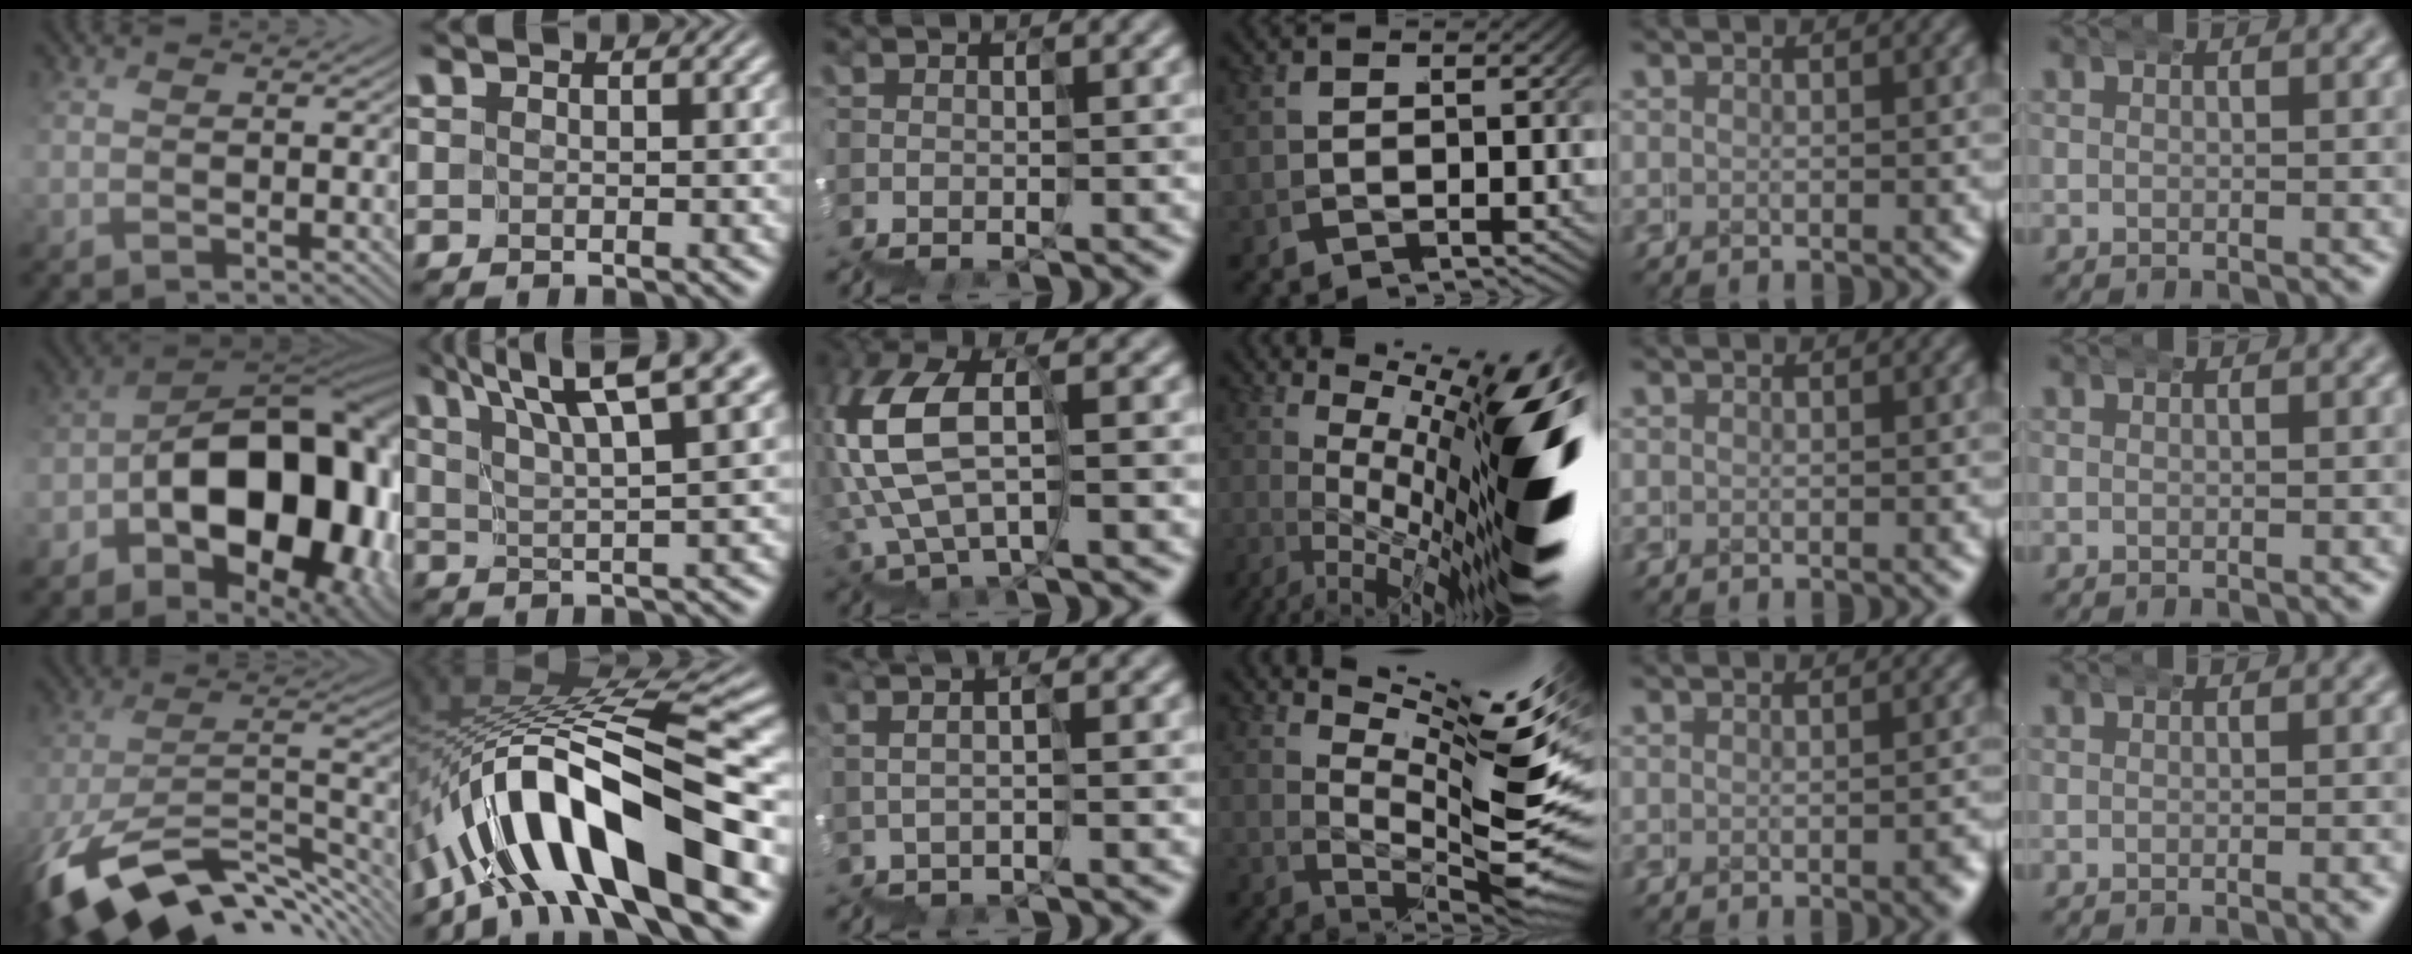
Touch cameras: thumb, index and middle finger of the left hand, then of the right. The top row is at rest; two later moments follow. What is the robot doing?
{"motion": "wrap", "object": "duck tape"}